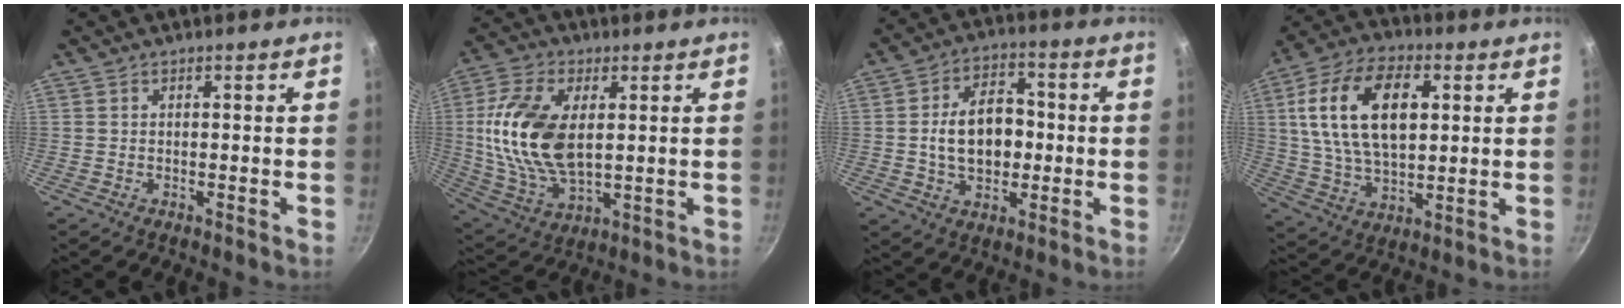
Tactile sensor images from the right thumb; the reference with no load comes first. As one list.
[{"total": 17.7, "force": [2.5, 9.9, 14.4], "torque": [-0.276, -0.004, 0.053]}, {"total": 12.0, "force": [-0.4, 8.2, 8.8], "torque": [-0.116, 0.018, -0.009]}, {"total": 19.3, "force": [4.5, 11.3, 15.0], "torque": [-0.264, 0.001, 0.078]}]